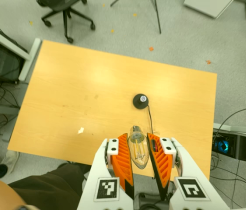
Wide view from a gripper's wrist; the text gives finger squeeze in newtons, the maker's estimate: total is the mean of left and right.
{"total": 12.3, "left": 13.4, "right": 11.2}